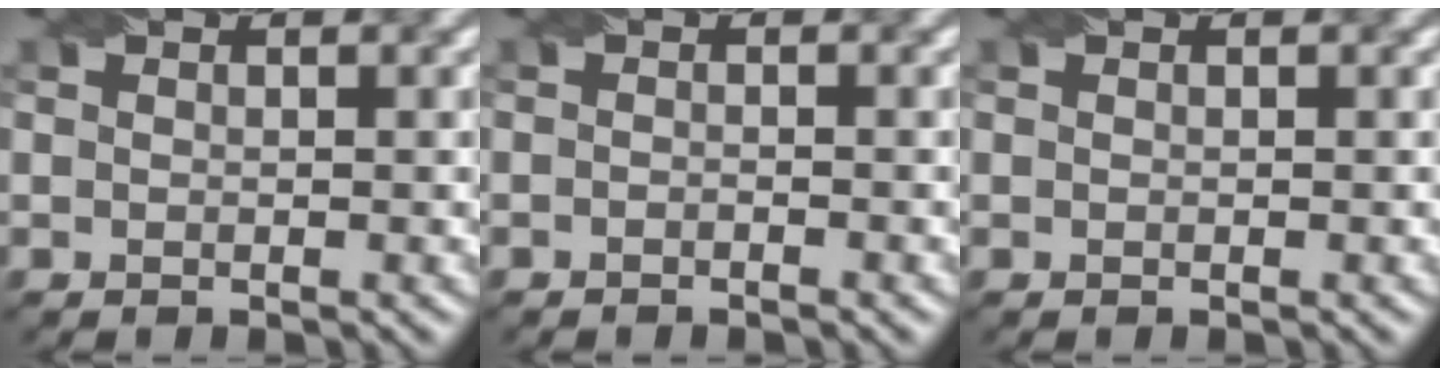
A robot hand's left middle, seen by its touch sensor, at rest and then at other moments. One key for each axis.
{"total": 0.7, "fx": -0.6, "fy": 0.1, "fz": 0.3, "tx": -0.006, "ty": 0.000, "tz": -0.011}
{"total": 0.0}